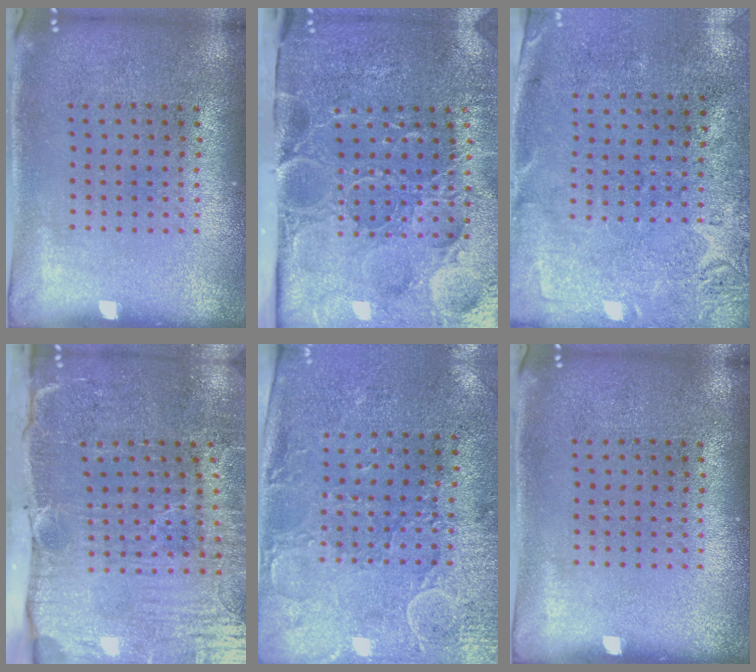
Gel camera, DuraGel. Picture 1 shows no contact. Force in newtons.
{"total": 5.2, "press": 4.2, "slide": 3.0}
{"total": 2.8, "press": 2.2, "slide": 1.7}
{"total": 5.4, "press": 4.6, "slide": 2.9}
{"total": 3.0, "press": 2.5, "slide": 1.6}
{"total": 0.0}